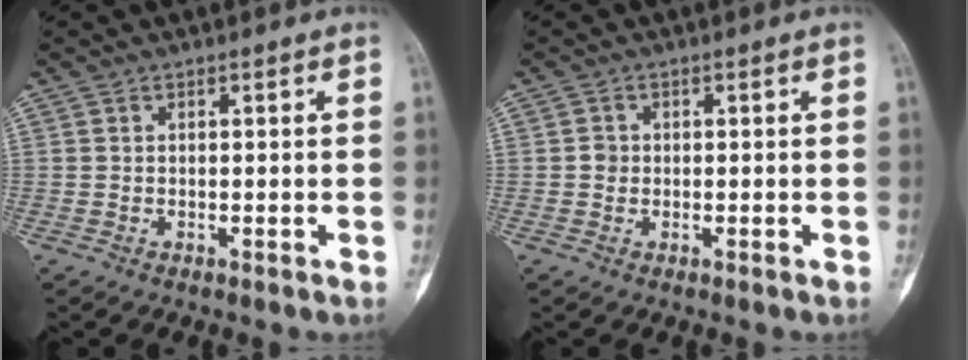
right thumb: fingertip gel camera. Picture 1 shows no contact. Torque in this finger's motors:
{"motor_torque": [0.59, -0.04, 0.11, -0.20, 0.04]}